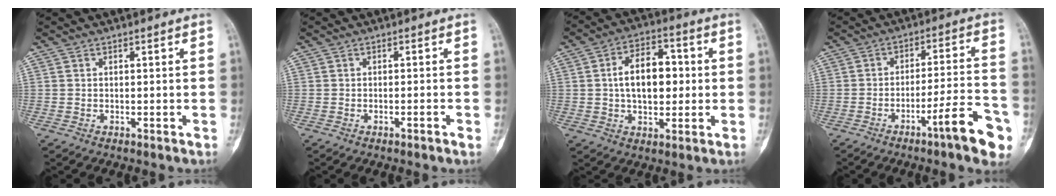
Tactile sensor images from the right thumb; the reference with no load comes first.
{"total": 1.2, "force": [-0.7, 0.1, 1.0], "torque": [-0.020, 0.003, -0.007]}
{"total": 11.6, "force": [0.7, 7.0, 9.3], "torque": [-0.125, 0.016, 0.009]}
{"total": 11.6, "force": [-6.2, 1.7, 9.7], "torque": [-0.130, 0.037, -0.091]}